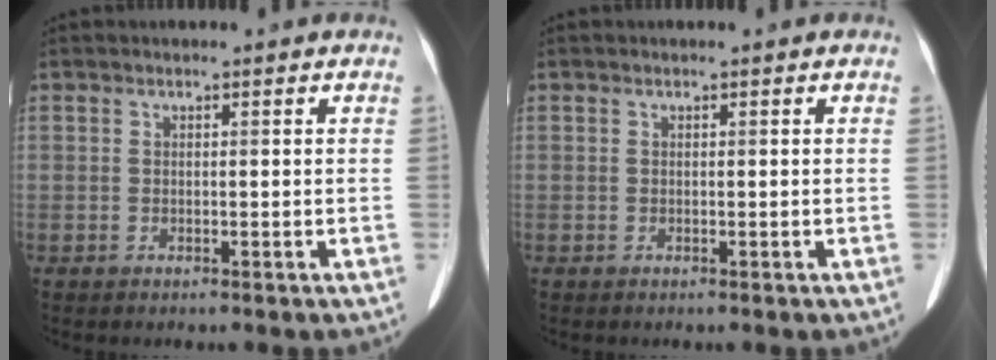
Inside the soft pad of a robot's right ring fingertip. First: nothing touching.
{"total": 0.0}